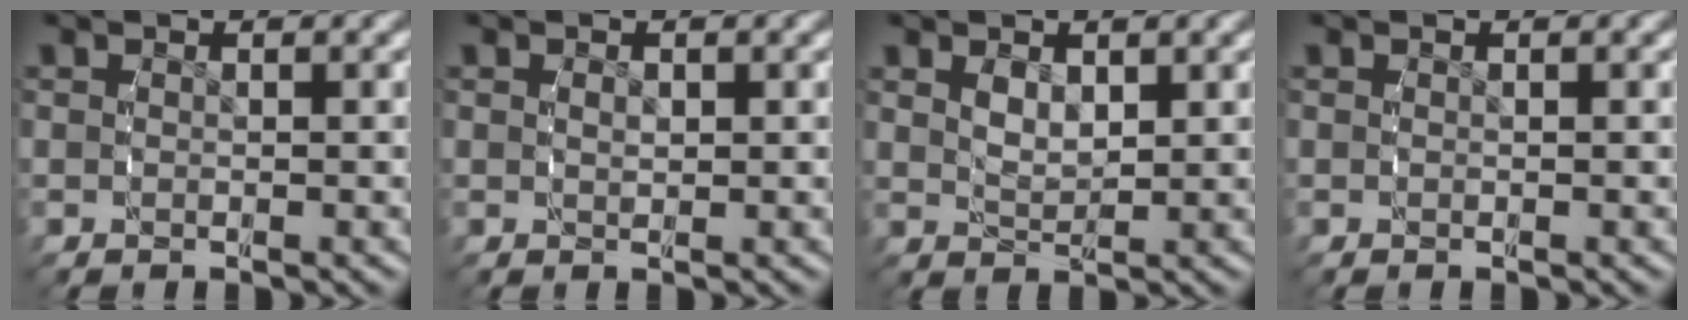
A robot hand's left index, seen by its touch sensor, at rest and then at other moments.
{"total": 0.5, "force": [0.2, 0.2, 0.5], "torque": [-0.012, -0.009, 0.009]}
{"total": 1.9, "force": [0.8, 0.8, 1.5], "torque": [-0.026, -0.013, 0.025]}
{"total": 0.0}